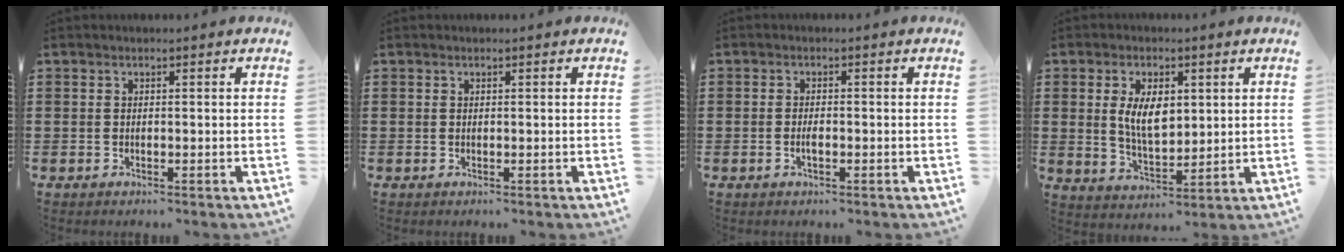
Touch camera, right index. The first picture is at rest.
{"total": 0.0}
{"total": 1.4, "force": [-0.4, 0.4, 1.2], "torque": [-0.024, -0.002, -0.007]}
{"total": 6.9, "force": [1.4, 3.7, 5.7], "torque": [-0.103, 0.005, 0.020]}